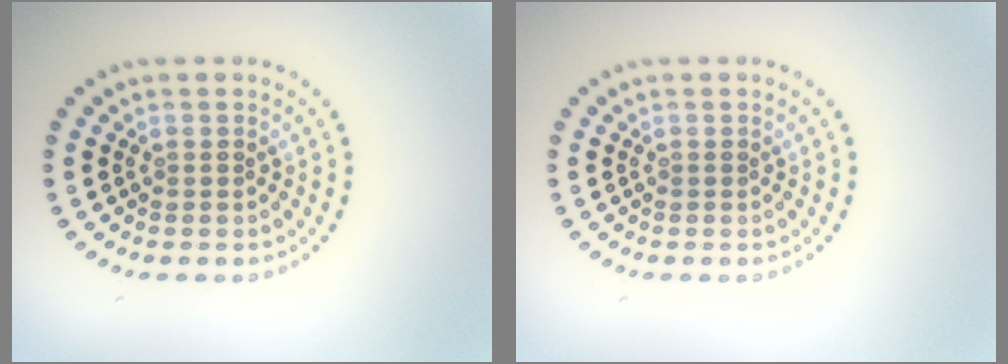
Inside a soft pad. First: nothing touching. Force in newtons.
{"total": 0.0}